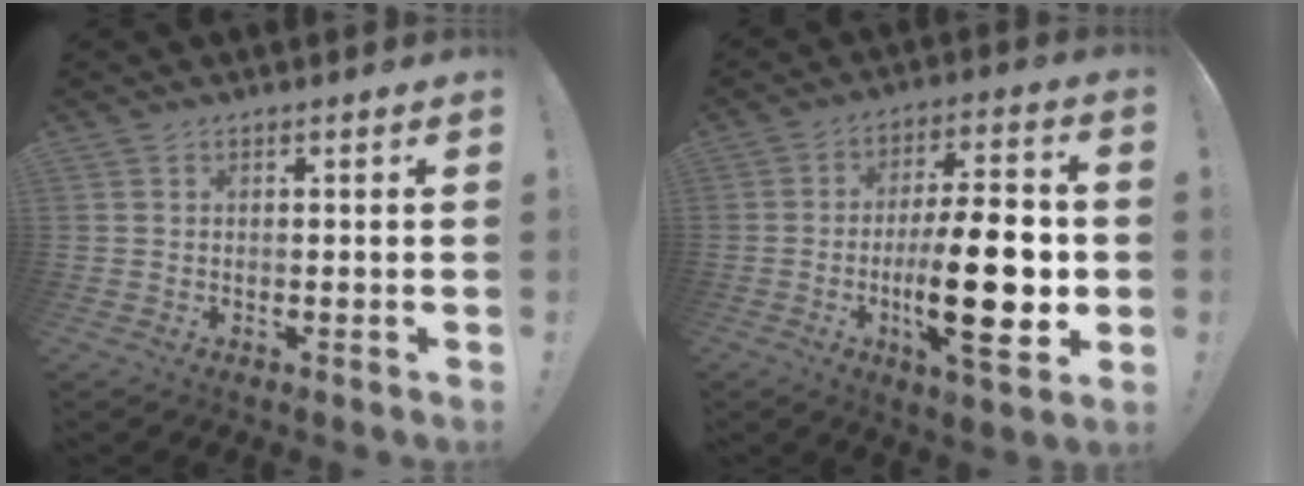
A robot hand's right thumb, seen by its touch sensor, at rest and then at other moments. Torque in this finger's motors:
{"motor_torque": [2.19, 2.81, 1.64, -1.13, 0.49]}